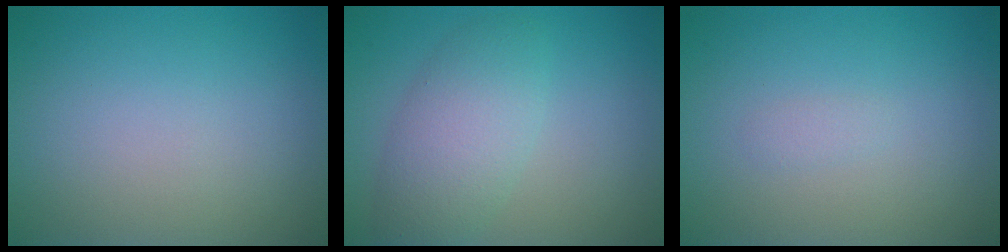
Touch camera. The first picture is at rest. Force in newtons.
{"total": 4.5, "press": 4.5, "slide": 0.2}
{"total": 0.5, "press": 0.5, "slide": 0.0}